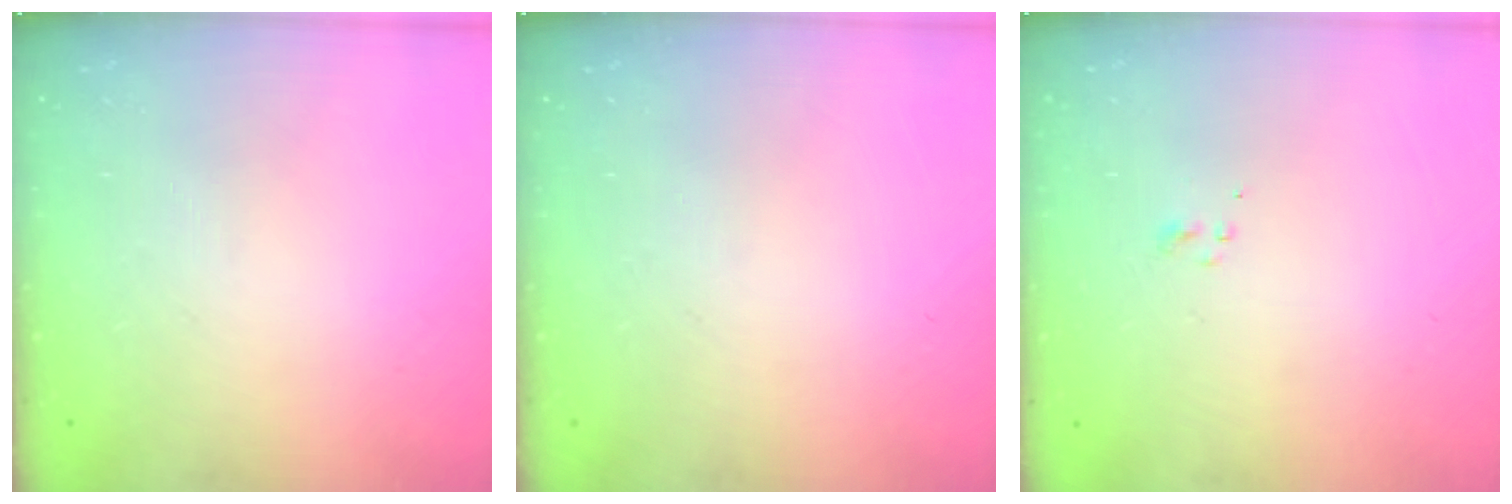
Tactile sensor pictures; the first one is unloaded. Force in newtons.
{"total": 0.0}
{"total": 0.7, "press": 0.7, "slide": 0.3}